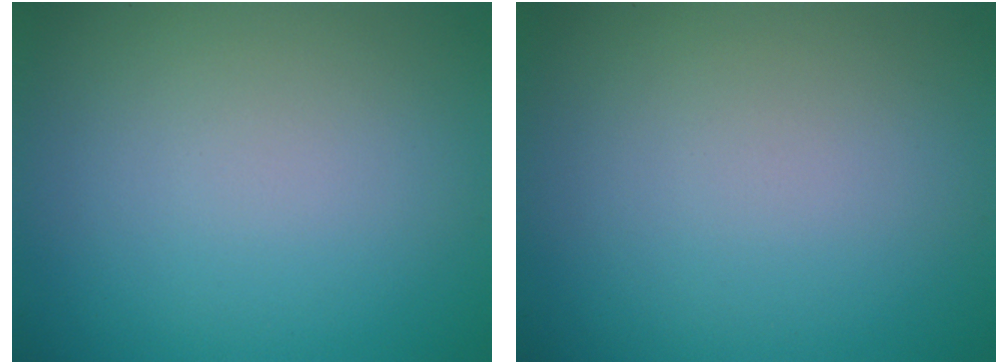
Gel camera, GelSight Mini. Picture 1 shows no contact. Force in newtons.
{"total": 0.0}